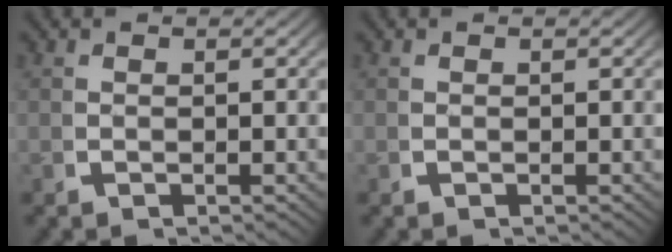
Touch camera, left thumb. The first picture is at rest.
{"total": 0.0}